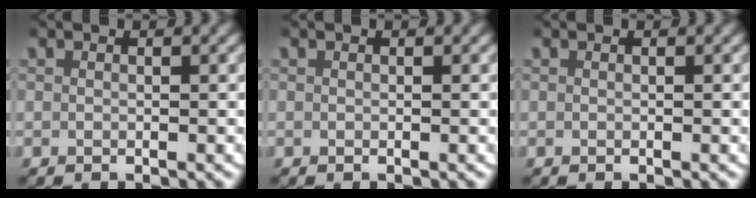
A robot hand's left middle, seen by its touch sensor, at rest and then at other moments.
{"total": 0.0}
{"total": 0.0}